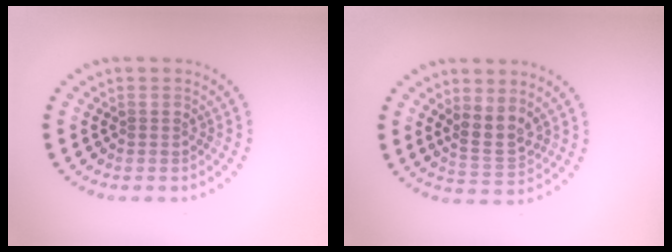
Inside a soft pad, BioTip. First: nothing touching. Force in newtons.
{"total": 2.9, "press": 2.6, "slide": 1.3}